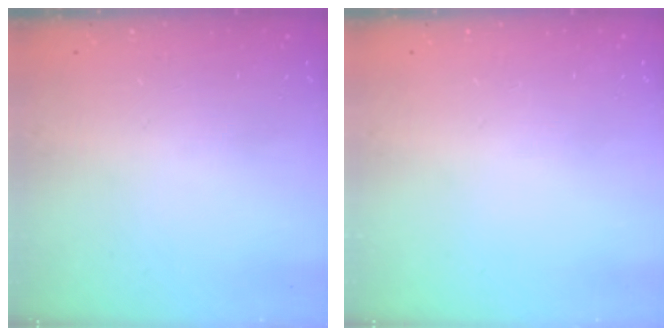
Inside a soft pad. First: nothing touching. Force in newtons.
{"total": 0.0}